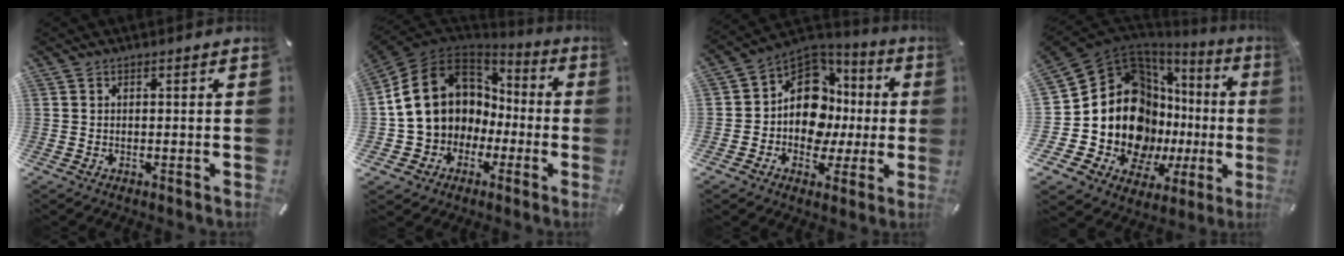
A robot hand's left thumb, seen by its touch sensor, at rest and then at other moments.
{"total": 16.4, "force": [0.5, 14.6, 7.6], "torque": [-0.165, 0.008, 0.020]}
{"total": 14.4, "force": [-0.4, 12.0, 7.9], "torque": [-0.131, -0.005, 0.000]}
{"total": 21.2, "force": [-0.6, 15.4, 14.5], "torque": [-0.255, -0.058, 0.014]}